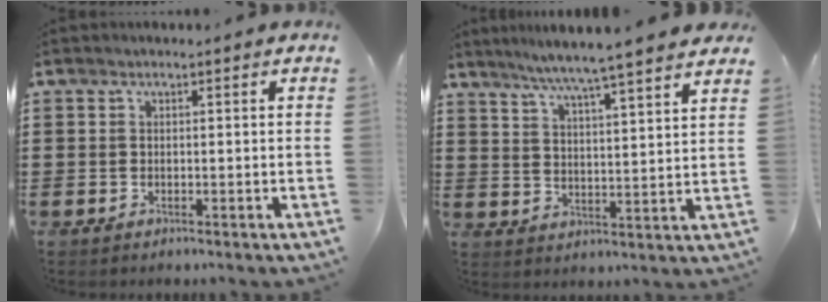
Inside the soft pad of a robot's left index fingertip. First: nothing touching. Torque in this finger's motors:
{"motor_torque": [1.48, -0.66, 0.52, 0.11]}